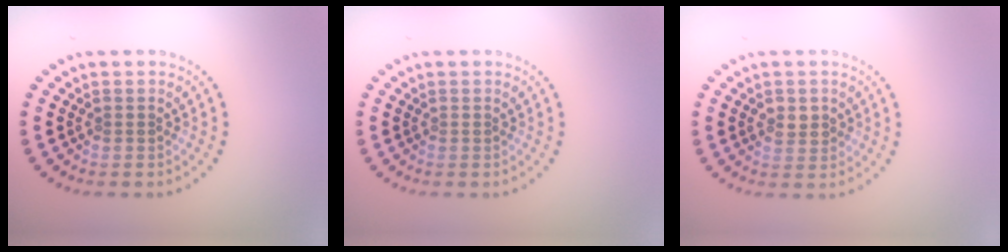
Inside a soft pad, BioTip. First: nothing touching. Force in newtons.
{"total": 0.0}
{"total": 1.7, "press": 1.7, "slide": 0.2}